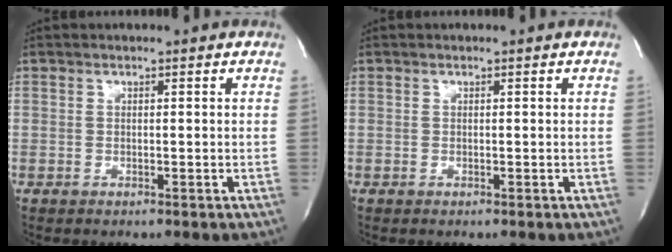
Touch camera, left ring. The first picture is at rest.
{"total": 0.0}